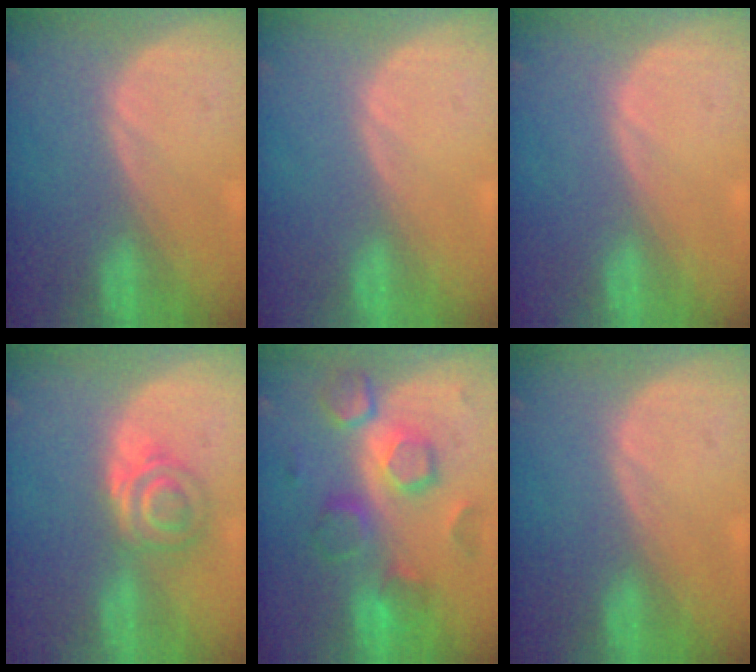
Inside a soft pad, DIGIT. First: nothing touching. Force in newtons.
{"total": 0.0}
{"total": 0.0}
{"total": 5.6, "press": 5.3, "slide": 1.9}
{"total": 9.2, "press": 9.2, "slide": 0.3}
{"total": 0.0}